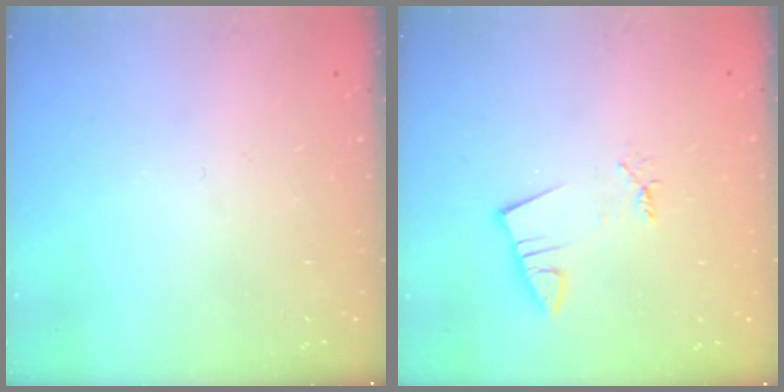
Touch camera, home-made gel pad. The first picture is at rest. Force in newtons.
{"total": 2.0, "press": 2.0, "slide": 0.2}